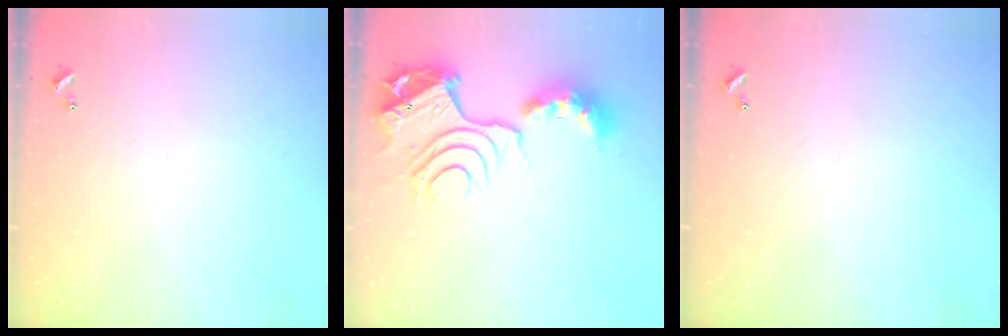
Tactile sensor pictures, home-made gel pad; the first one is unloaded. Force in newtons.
{"total": 14.1, "press": 14.0, "slide": 1.8}
{"total": 0.0}